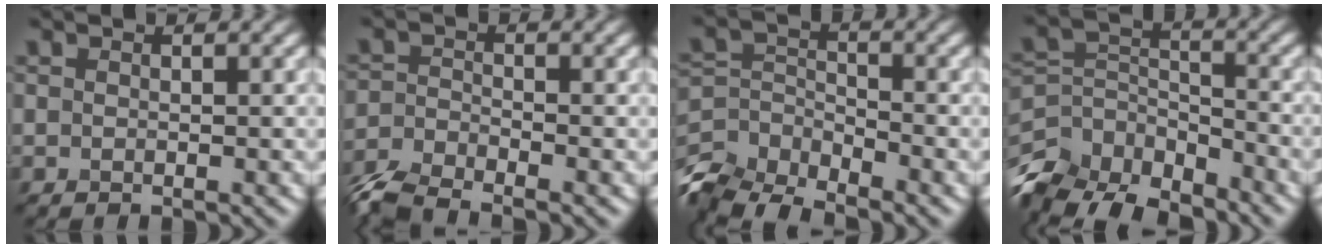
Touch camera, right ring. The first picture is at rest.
{"total": 4.6, "force": [-4.0, 1.3, 1.9], "torque": [-0.040, -0.010, -0.086]}
{"total": 7.7, "force": [-6.6, 2.9, 2.6], "torque": [-0.055, -0.012, -0.129]}
{"total": 9.5, "force": [-7.5, 4.5, 3.7], "torque": [-0.087, -0.006, -0.135]}